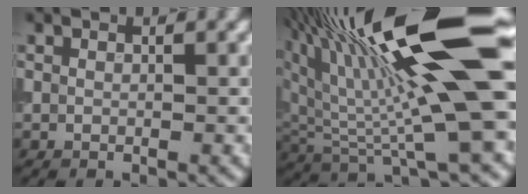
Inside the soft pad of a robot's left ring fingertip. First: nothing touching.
{"total": 15.8, "force": [4.7, 3.2, 14.8], "torque": [-0.238, 0.006, 0.076]}